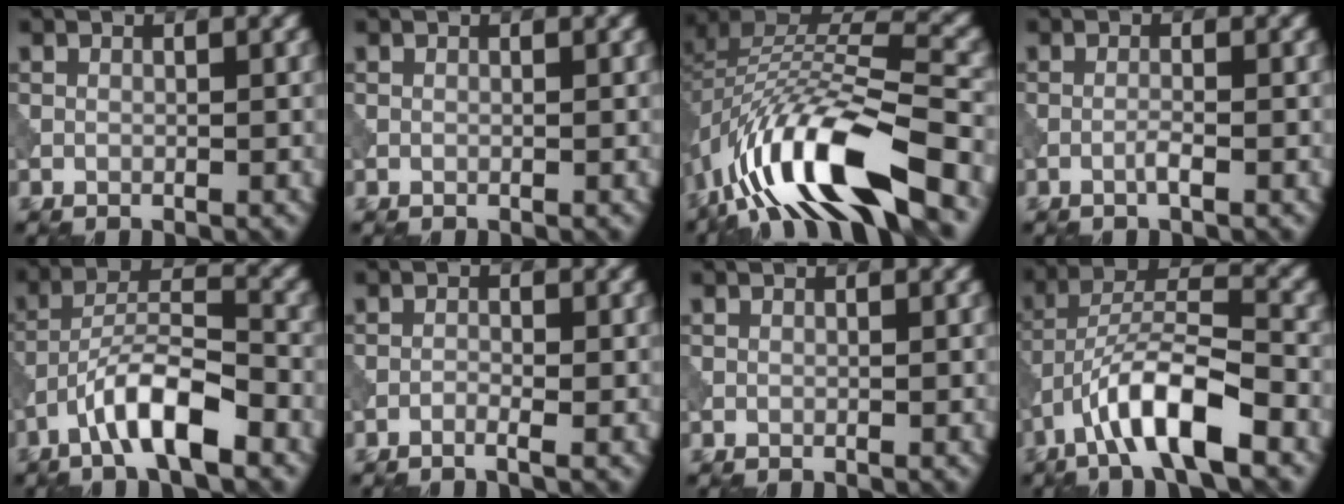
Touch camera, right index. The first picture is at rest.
{"total": 0.0}
{"total": 13.5, "force": [-7.7, 4.6, 10.1], "torque": [-0.186, 0.016, -0.140]}
{"total": 0.9, "force": [-0.4, 0.1, 0.8], "torque": [-0.014, 0.006, -0.011]}
{"total": 6.7, "force": [-4.0, 1.8, 5.1], "torque": [-0.088, 0.016, -0.073]}
{"total": 0.8, "force": [-0.6, 0.1, 0.6], "torque": [-0.011, 0.002, -0.015]}
{"total": 0.0}
{"total": 8.7, "force": [-4.7, 2.5, 6.9], "torque": [-0.117, 0.019, -0.086]}